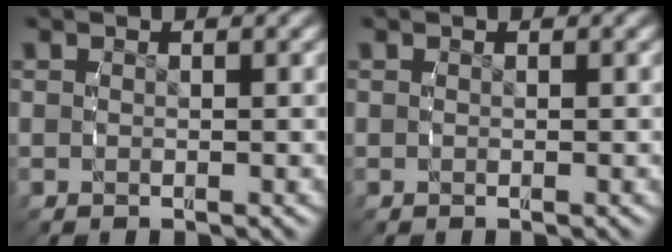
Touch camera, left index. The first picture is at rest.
{"total": 0.0}